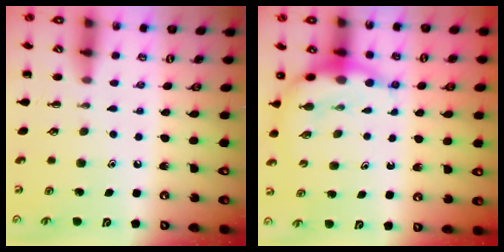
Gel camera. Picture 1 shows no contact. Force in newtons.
{"total": 7.7, "press": 7.5, "slide": 1.5}